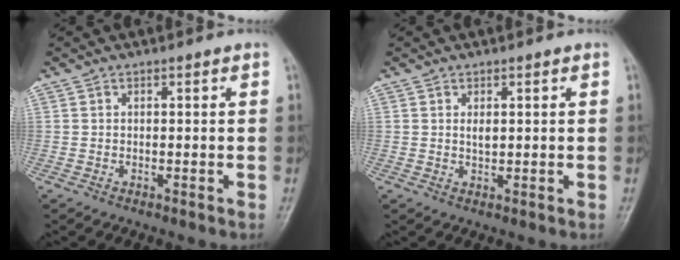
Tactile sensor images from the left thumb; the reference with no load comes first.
{"total": 1.7, "force": [0.5, 0.8, 1.4], "torque": [-0.017, 0.000, 0.012]}